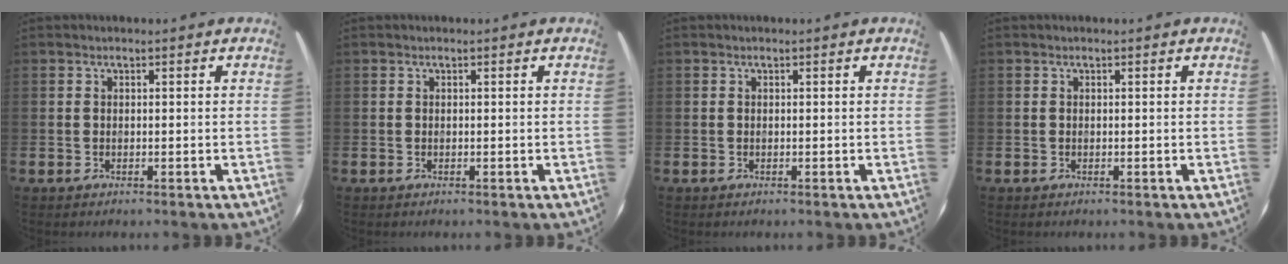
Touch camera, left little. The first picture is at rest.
{"total": 0.0}
{"total": 0.0}
{"total": 0.0}